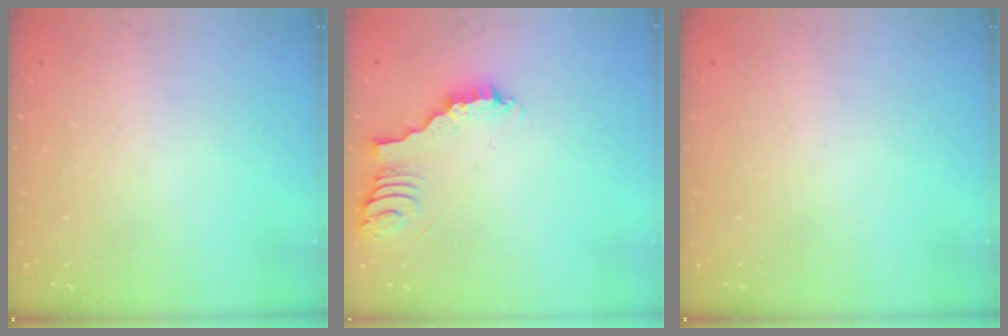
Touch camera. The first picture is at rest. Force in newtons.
{"total": 3.4, "press": 3.4, "slide": 0.2}
{"total": 0.0}